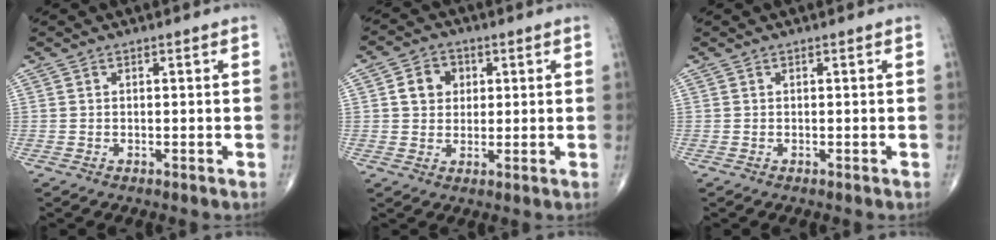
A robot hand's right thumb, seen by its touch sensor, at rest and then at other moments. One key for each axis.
{"total": 5.8, "fx": 1.4, "fy": 4.9, "fz": 2.8, "tx": -0.023, "ty": 0.001, "tz": 0.018}
{"total": 0.0}